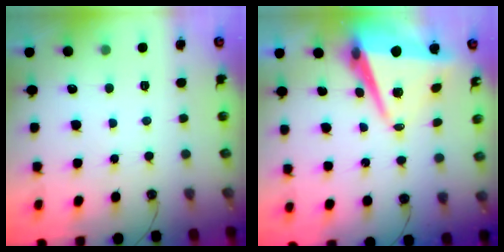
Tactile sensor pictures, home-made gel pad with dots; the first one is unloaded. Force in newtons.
{"total": 9.7, "press": 9.1, "slide": 3.2}